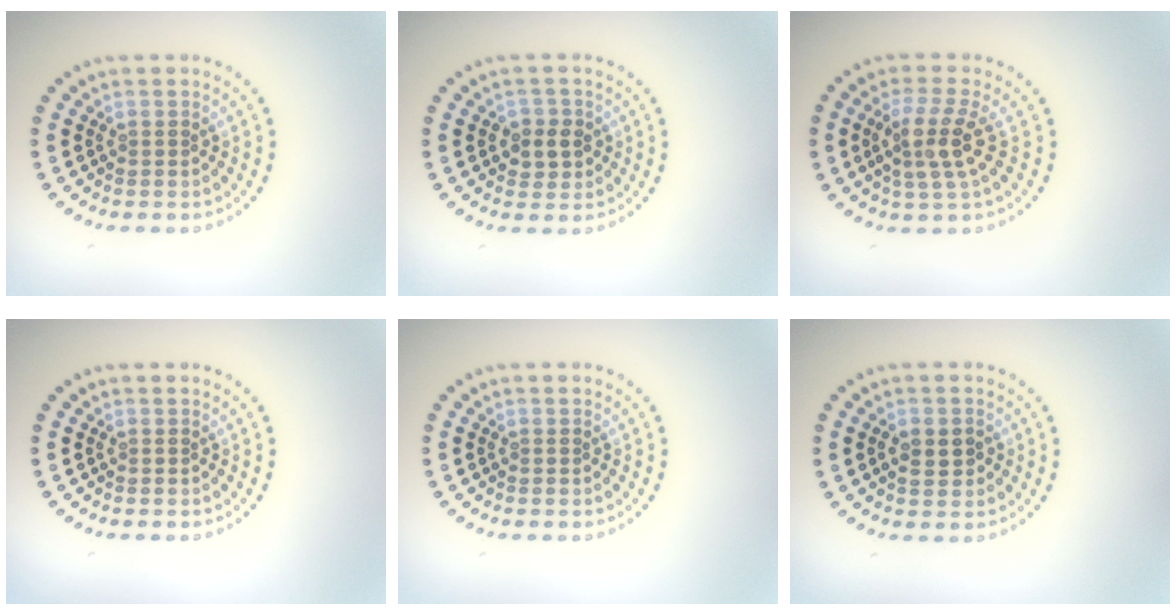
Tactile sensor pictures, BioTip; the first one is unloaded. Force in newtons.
{"total": 2.3, "press": 2.2, "slide": 0.7}
{"total": 3.5, "press": 2.9, "slide": 1.9}
{"total": 0.0}
{"total": 0.0}
{"total": 2.2, "press": 2.2, "slide": 0.1}